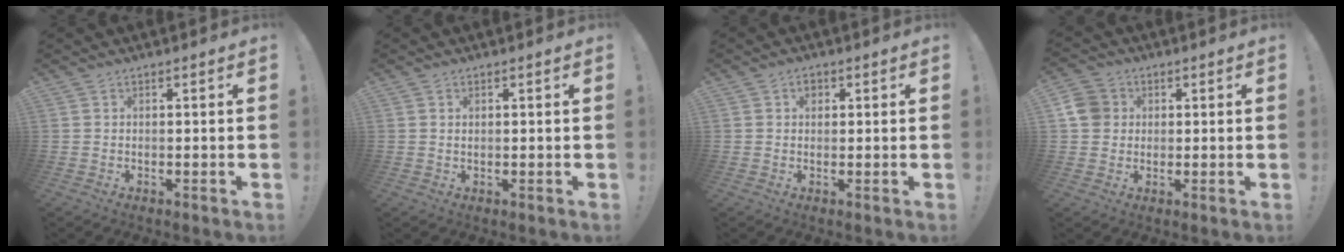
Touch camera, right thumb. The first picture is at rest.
{"total": 0.8, "force": [0.5, 0.5, 0.5], "torque": [-0.013, 0.002, 0.011]}
{"total": 2.4, "force": [0.9, 1.8, 1.3], "torque": [-0.003, -0.004, 0.012]}
{"total": 7.0, "force": [1.4, 6.4, 2.5], "torque": [-0.042, 0.006, 0.029]}